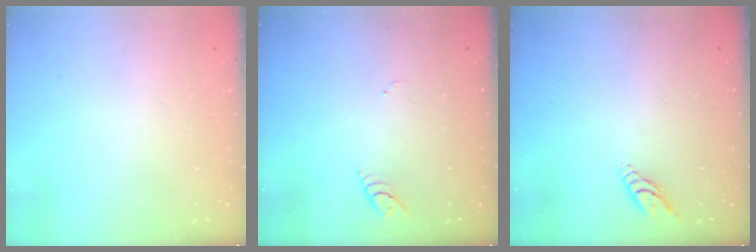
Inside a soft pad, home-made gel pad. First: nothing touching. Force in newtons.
{"total": 2.6, "press": 2.6, "slide": 0.3}
{"total": 4.9, "press": 4.9, "slide": 0.3}